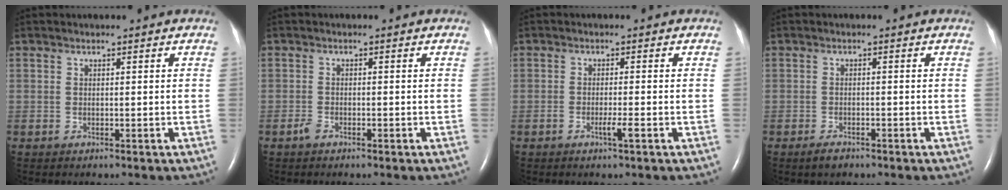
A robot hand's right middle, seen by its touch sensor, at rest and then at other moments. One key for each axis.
{"total": 1.1, "fx": -0.8, "fy": 0.4, "fz": 0.6, "tx": -0.019, "ty": -0.001, "tz": -0.016}
{"total": 1.9, "fx": -0.9, "fy": -0.2, "fz": 1.6, "tx": -0.033, "ty": -0.003, "tz": -0.017}
{"total": 1.8, "fx": -1.4, "fy": 0.7, "fz": 0.9, "tx": -0.026, "ty": -0.002, "tz": -0.020}